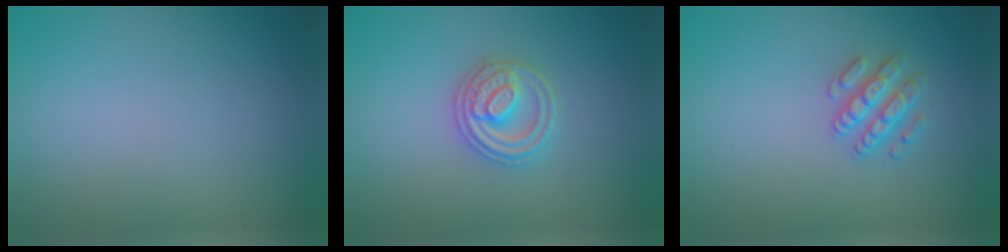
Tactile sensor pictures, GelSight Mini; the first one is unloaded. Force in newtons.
{"total": 3.7, "press": 3.7, "slide": 0.4}
{"total": 2.5, "press": 2.4, "slide": 0.5}